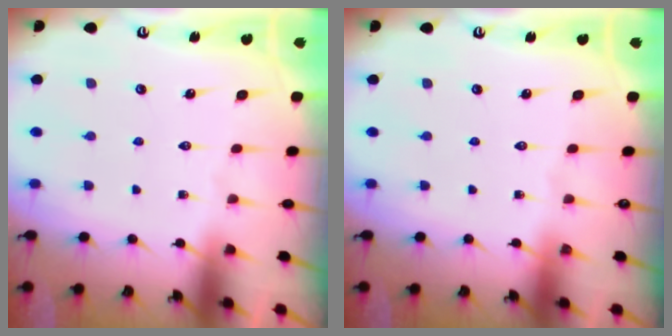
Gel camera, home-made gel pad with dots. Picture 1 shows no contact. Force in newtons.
{"total": 0.0}